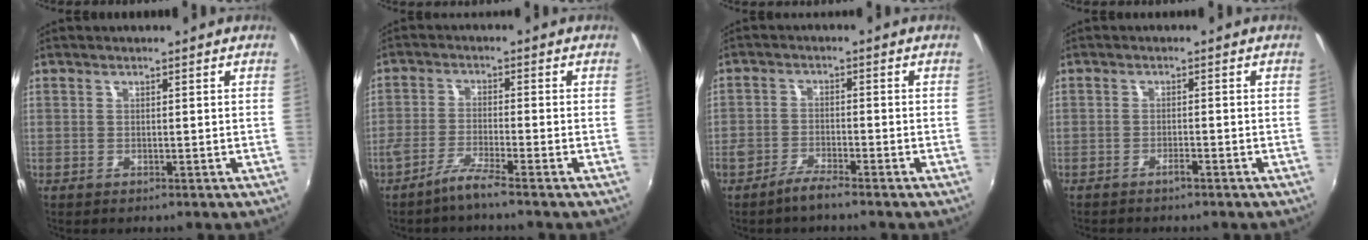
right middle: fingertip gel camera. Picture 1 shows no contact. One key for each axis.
{"total": 4.1, "fx": -3.2, "fy": -0.6, "fz": 2.5, "tx": -0.068, "ty": -0.003, "tz": -0.066}
{"total": 3.8, "fx": -3.2, "fy": 0.4, "fz": 2.0, "tx": -0.060, "ty": -0.002, "tz": -0.067}
{"total": 1.5, "fx": -1.3, "fy": 0.1, "fz": 0.7, "tx": -0.016, "ty": 0.002, "tz": -0.025}